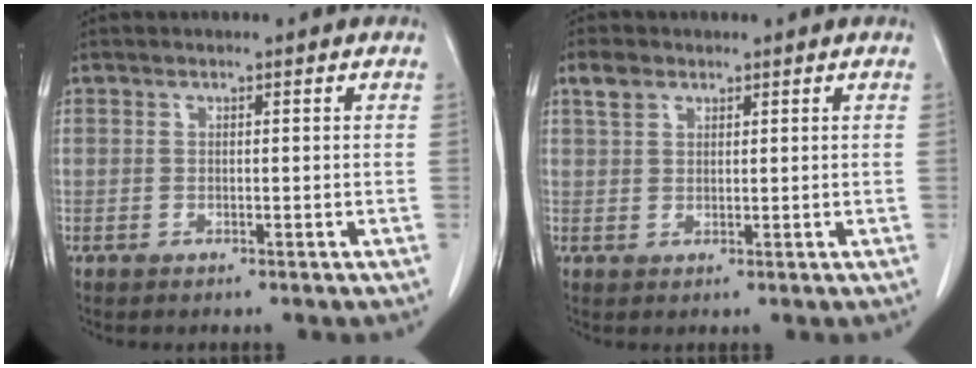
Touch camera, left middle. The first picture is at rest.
{"total": 2.6, "force": [1.7, 1.6, 1.2], "torque": [-0.030, 0.010, 0.037]}